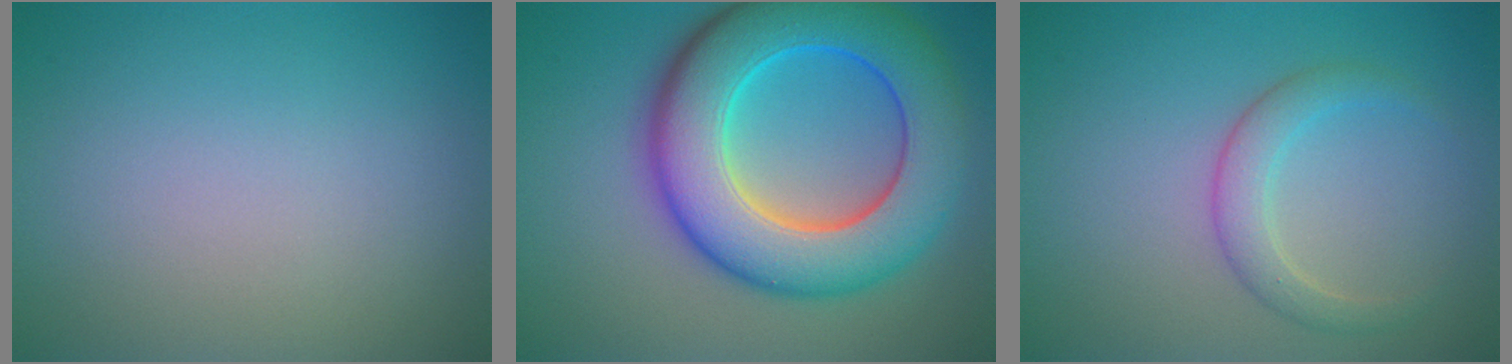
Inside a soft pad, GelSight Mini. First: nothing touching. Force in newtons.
{"total": 11.8, "press": 11.8, "slide": 0.2}
{"total": 2.5, "press": 2.5, "slide": 0.2}